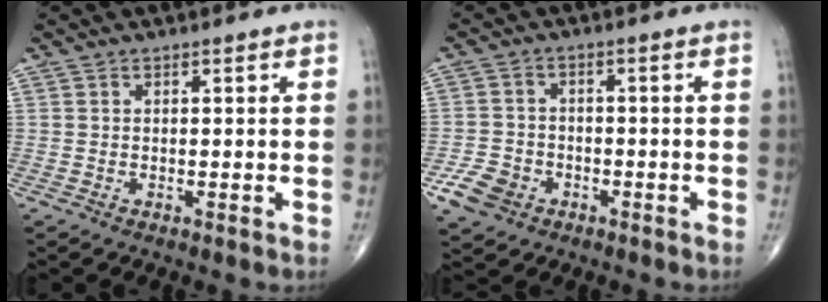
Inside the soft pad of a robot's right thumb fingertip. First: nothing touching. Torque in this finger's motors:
{"motor_torque": [2.73, 2.26, -0.13, -0.31, 0.19]}